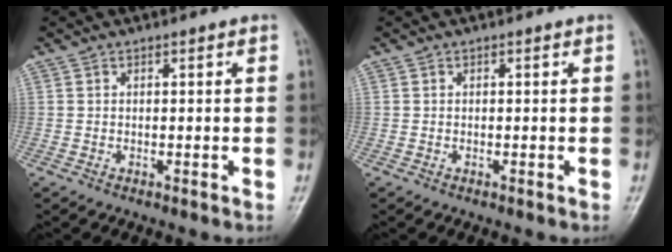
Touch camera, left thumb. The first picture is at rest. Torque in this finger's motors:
{"motor_torque": [0.00, 0.00, -0.03, -0.03, 0.00]}